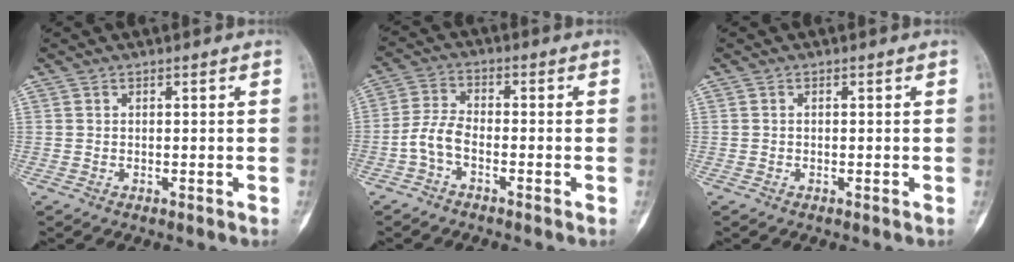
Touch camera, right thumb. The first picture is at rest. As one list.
[{"total": 5.2, "force": [-2.3, 2.8, 3.7], "torque": [-0.073, 0.019, -0.057]}, {"total": 0.0}]